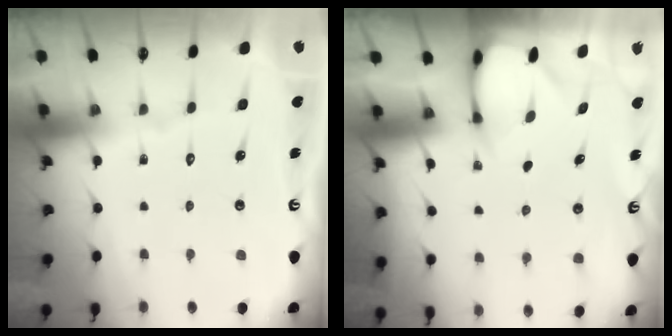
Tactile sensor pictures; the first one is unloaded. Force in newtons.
{"total": 2.6, "press": 2.6, "slide": 0.3}